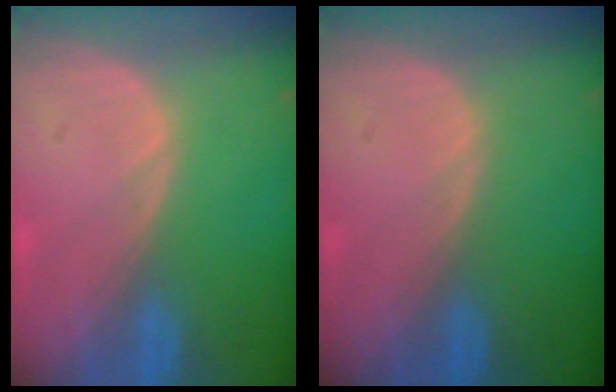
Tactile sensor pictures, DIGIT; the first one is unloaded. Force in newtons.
{"total": 0.0}